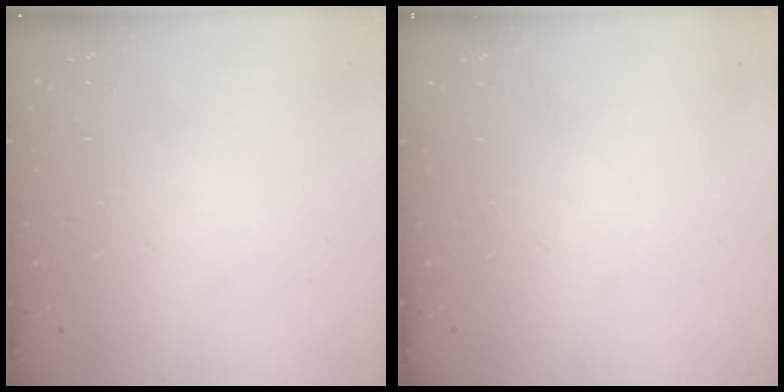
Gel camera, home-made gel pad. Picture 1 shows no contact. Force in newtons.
{"total": 0.0}